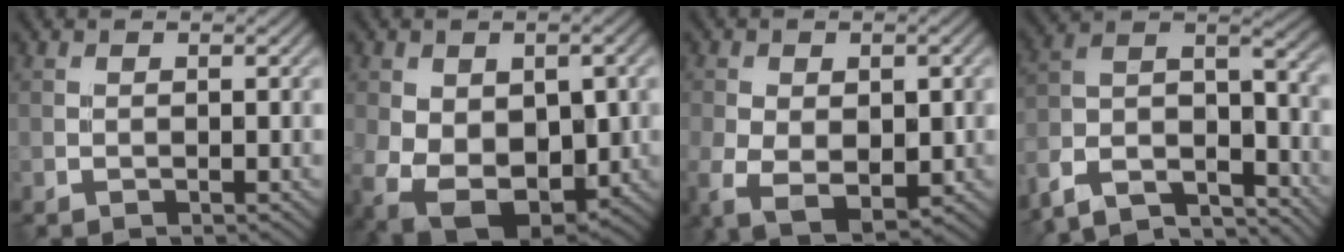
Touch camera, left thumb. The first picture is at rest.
{"total": 12.9, "force": [-2.3, 8.4, 9.5], "torque": [-0.186, -0.046, -0.012]}
{"total": 8.6, "force": [-1.9, 5.3, 6.4], "torque": [-0.140, -0.038, -0.020]}
{"total": 14.3, "force": [-11.9, 4.6, 6.5], "torque": [-0.154, -0.006, -0.198]}